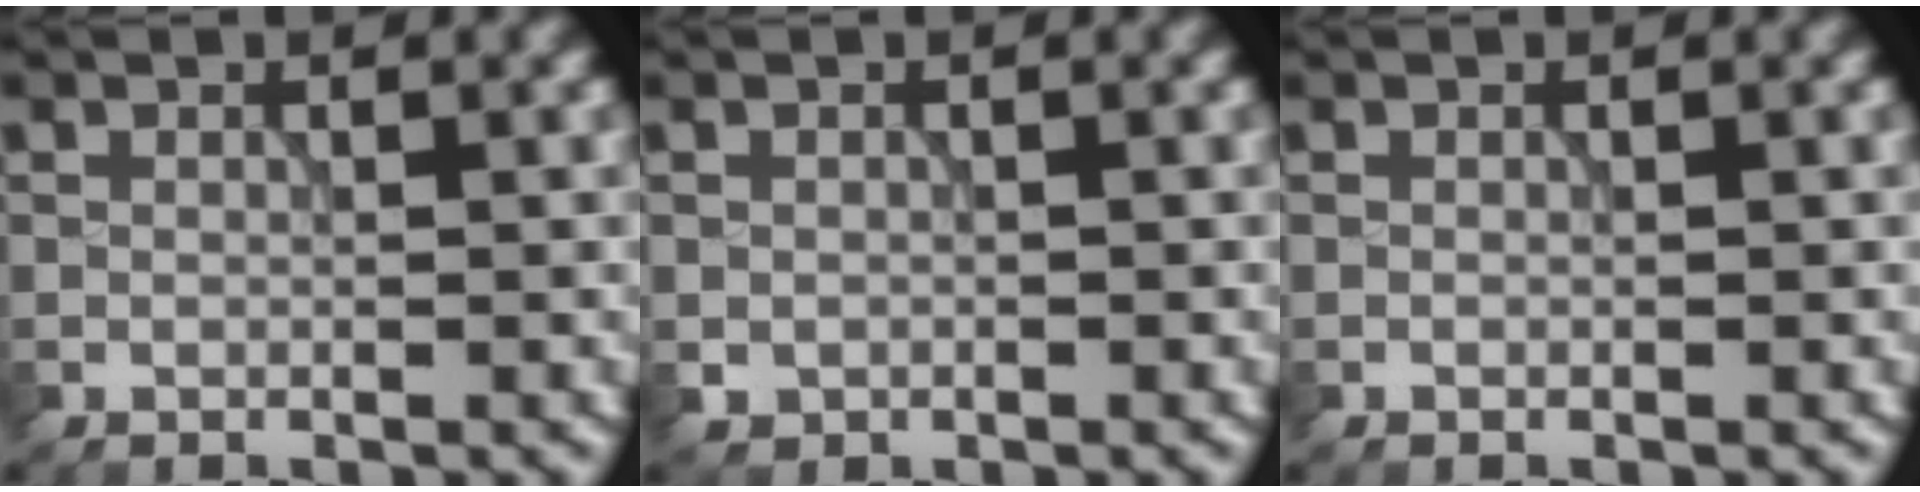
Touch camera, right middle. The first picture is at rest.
{"total": 0.9, "force": [-0.2, 0.8, 0.1], "torque": [0.005, -0.006, -0.006]}
{"total": 0.0}